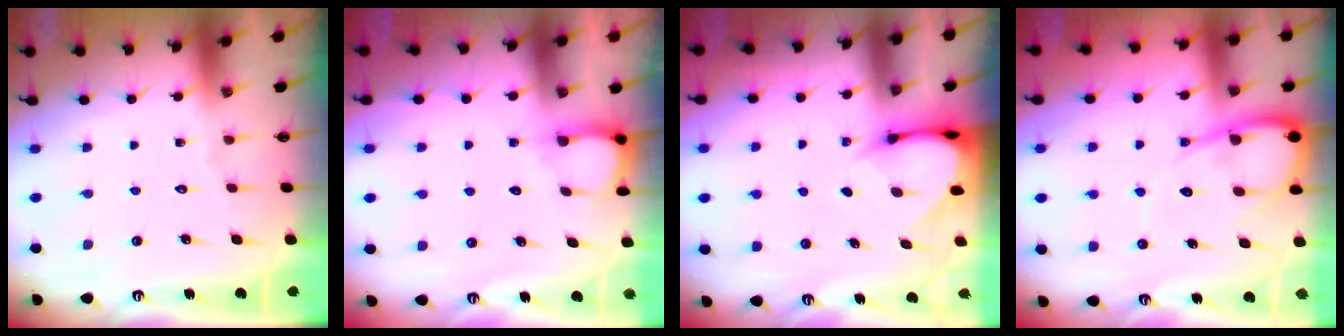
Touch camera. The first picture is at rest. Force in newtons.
{"total": 4.0, "press": 3.9, "slide": 0.4}
{"total": 3.5, "press": 3.5, "slide": 0.2}
{"total": 8.5, "press": 8.5, "slide": 0.9}